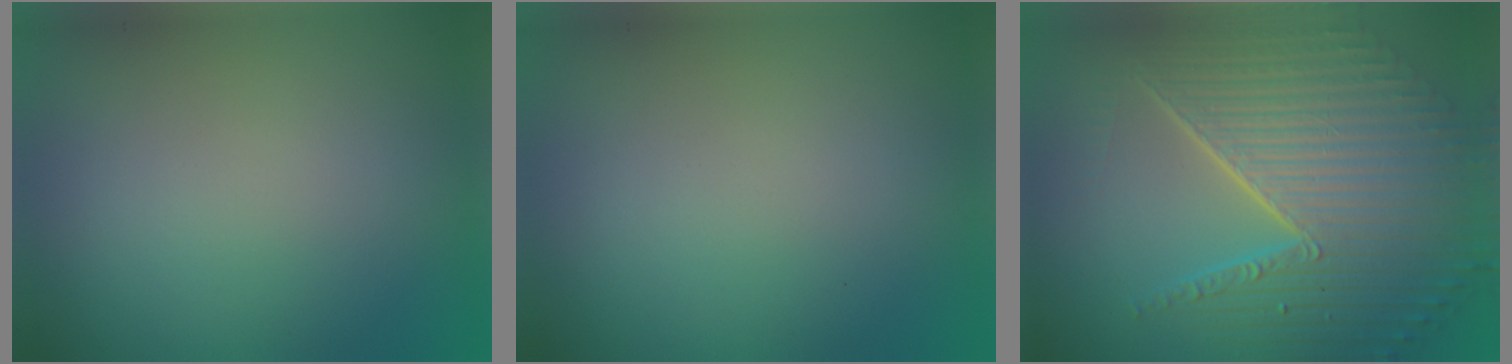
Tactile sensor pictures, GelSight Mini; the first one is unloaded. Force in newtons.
{"total": 0.0}
{"total": 10.4, "press": 6.7, "slide": 8.0}